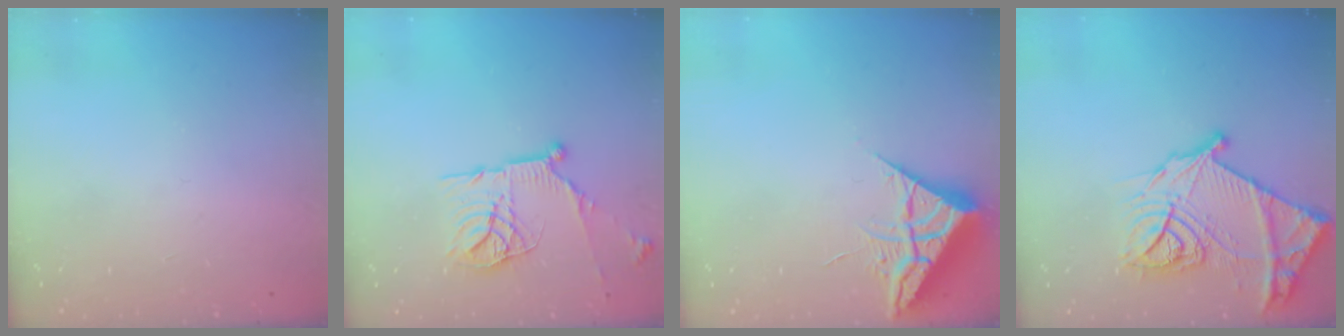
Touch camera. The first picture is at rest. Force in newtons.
{"total": 15.2, "press": 15.2, "slide": 0.8}
{"total": 6.9, "press": 6.9, "slide": 0.4}
{"total": 22.2, "press": 22.1, "slide": 2.4}